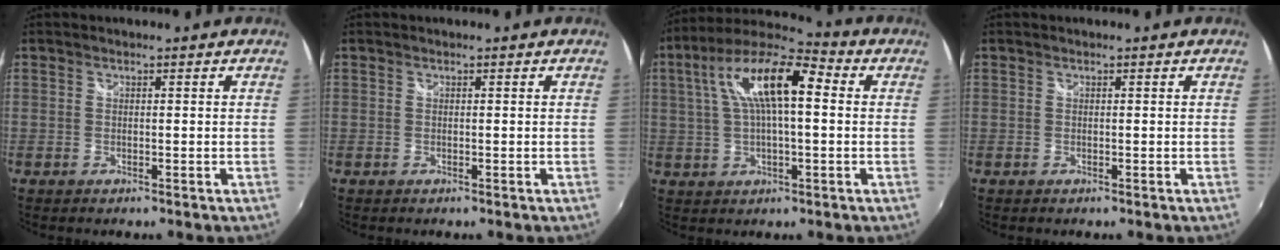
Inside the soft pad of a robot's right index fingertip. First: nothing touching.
{"total": 0.0}
{"total": 14.9, "force": [3.0, 5.0, 13.7], "torque": [-0.252, 0.029, 0.044]}
{"total": 0.0}